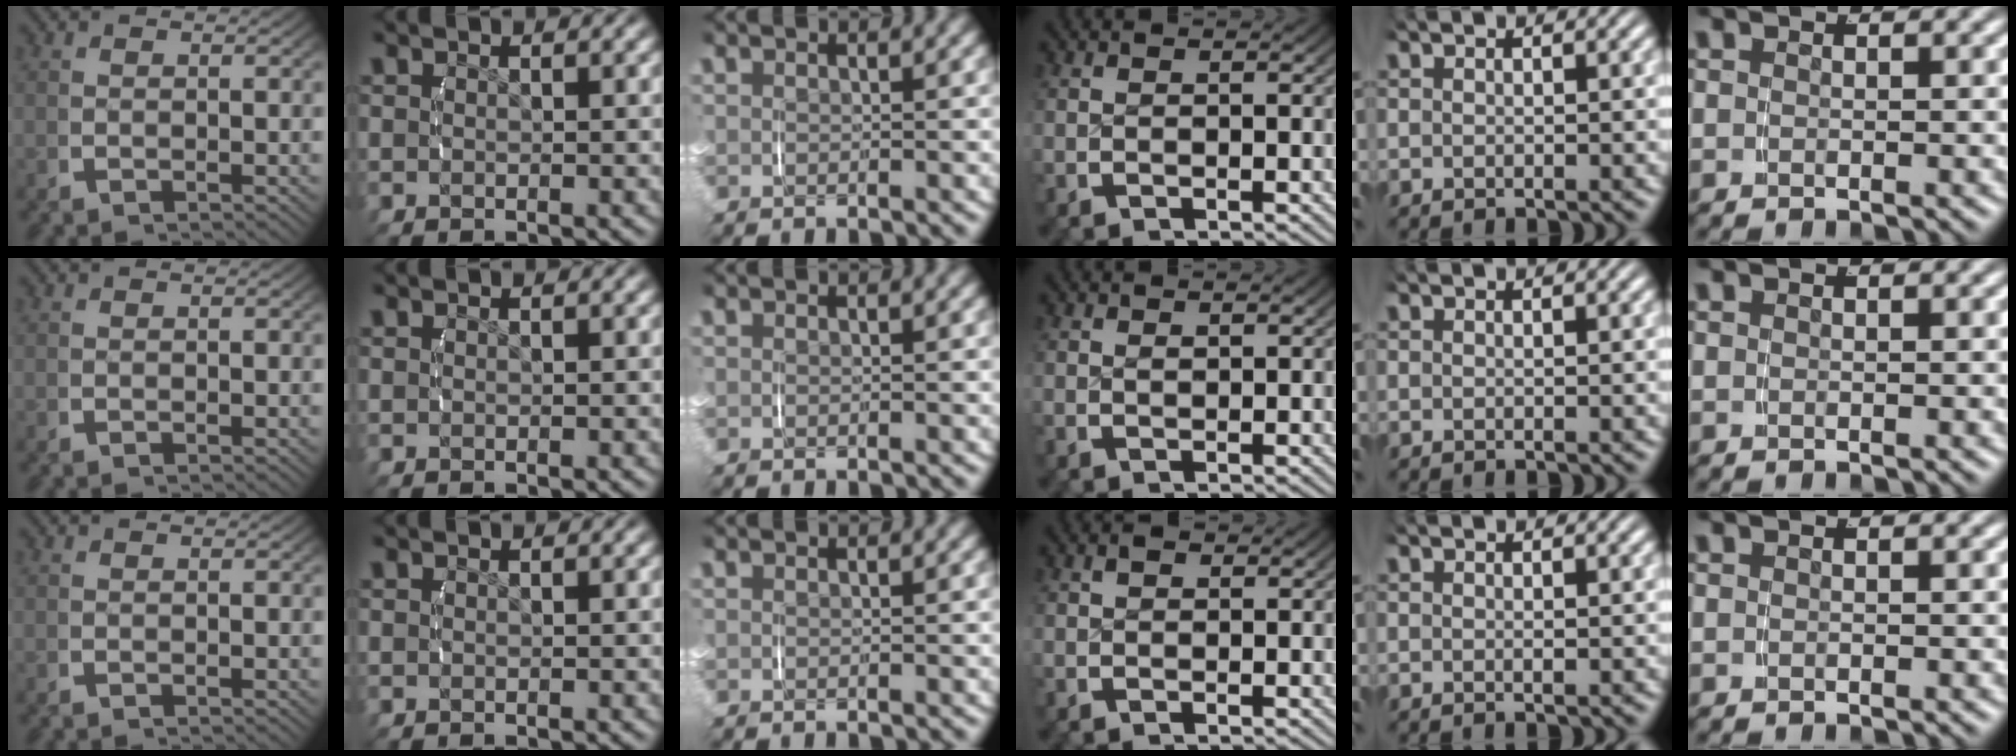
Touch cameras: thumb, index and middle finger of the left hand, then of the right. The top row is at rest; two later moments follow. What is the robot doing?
{"motion": "lift_and_place", "object": "small bumper sticker"}